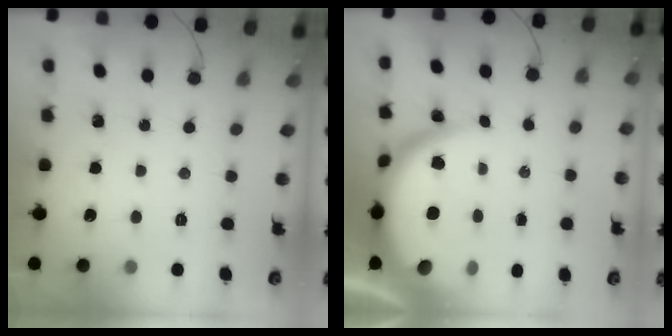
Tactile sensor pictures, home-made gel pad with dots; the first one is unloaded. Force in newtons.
{"total": 11.6, "press": 11.5, "slide": 1.0}